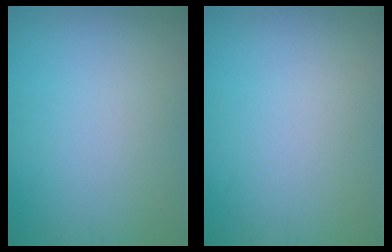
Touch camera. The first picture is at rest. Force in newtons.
{"total": 0.0}